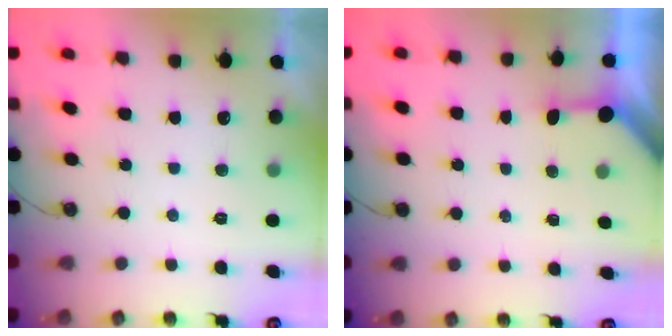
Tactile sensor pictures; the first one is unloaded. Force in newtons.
{"total": 2.8, "press": 2.8, "slide": 0.3}